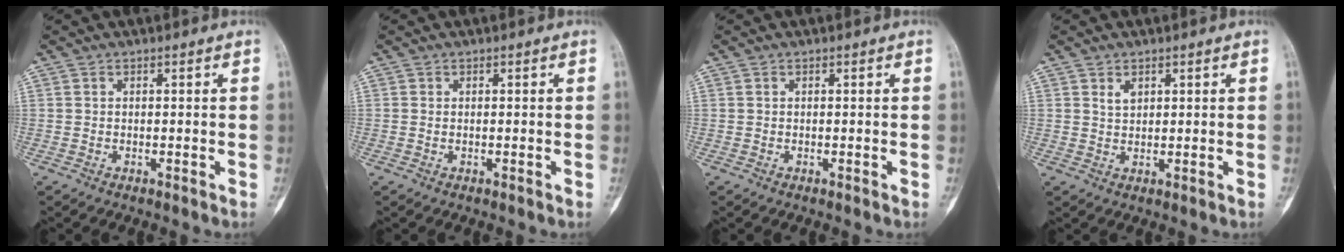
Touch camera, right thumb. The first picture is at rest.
{"total": 0.0}
{"total": 0.0}
{"total": 2.0, "force": [1.1, 1.3, 1.1], "torque": [-0.015, -0.007, 0.024]}